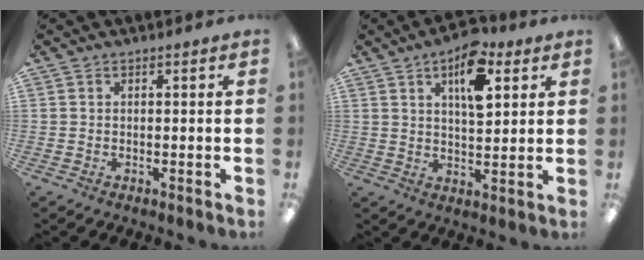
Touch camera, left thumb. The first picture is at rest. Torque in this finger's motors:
{"motor_torque": [0.14, 0.04, -0.03, -0.22, 0.17]}